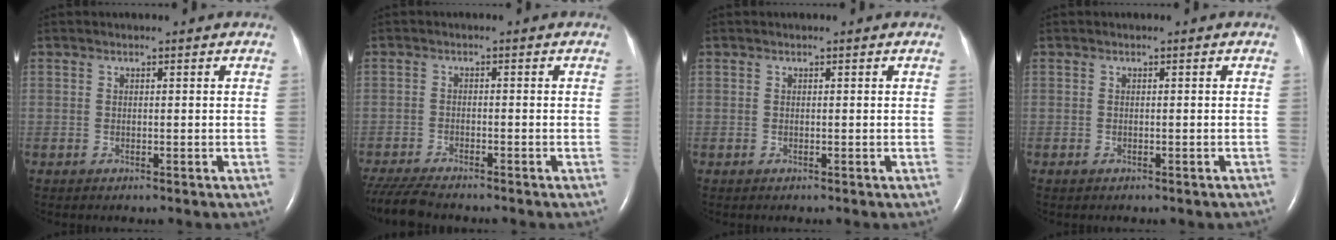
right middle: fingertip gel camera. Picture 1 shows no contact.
{"total": 7.2, "force": [-6.5, 0.7, 3.1], "torque": [-0.059, -0.022, -0.115]}
{"total": 0.0}
{"total": 0.9, "force": [-0.6, 0.5, 0.4], "torque": [-0.009, 0.001, -0.005]}